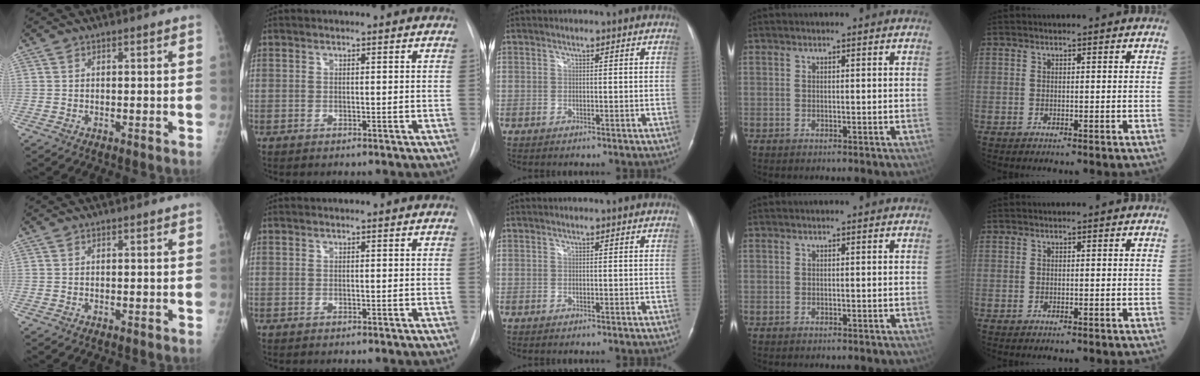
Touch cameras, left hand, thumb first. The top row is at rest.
{}